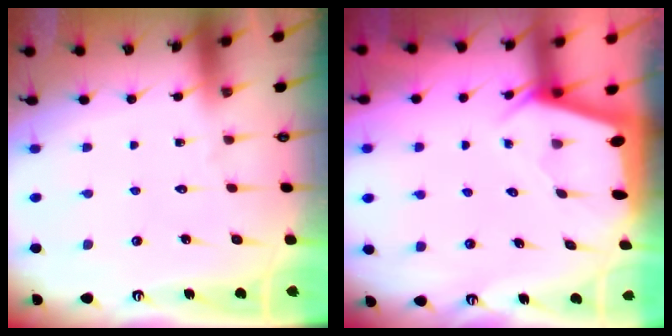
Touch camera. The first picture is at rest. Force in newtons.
{"total": 2.2, "press": 2.2, "slide": 0.3}